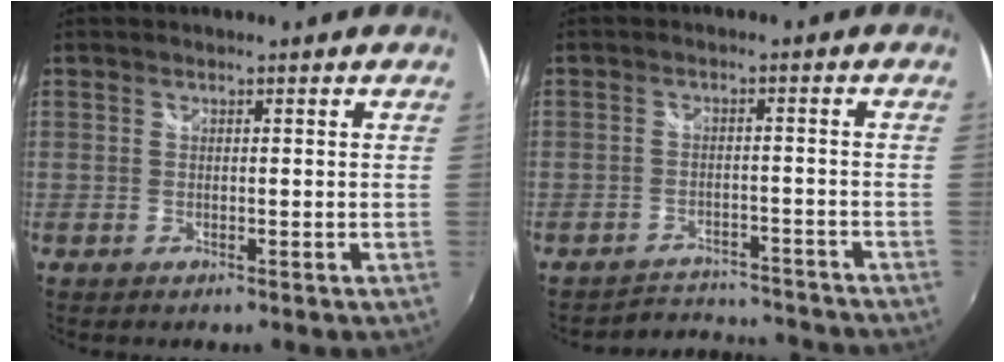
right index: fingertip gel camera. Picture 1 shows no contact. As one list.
[{"total": 9.5, "force": [-9.3, 1.7, 1.4], "torque": [-0.040, 0.013, -0.125]}]